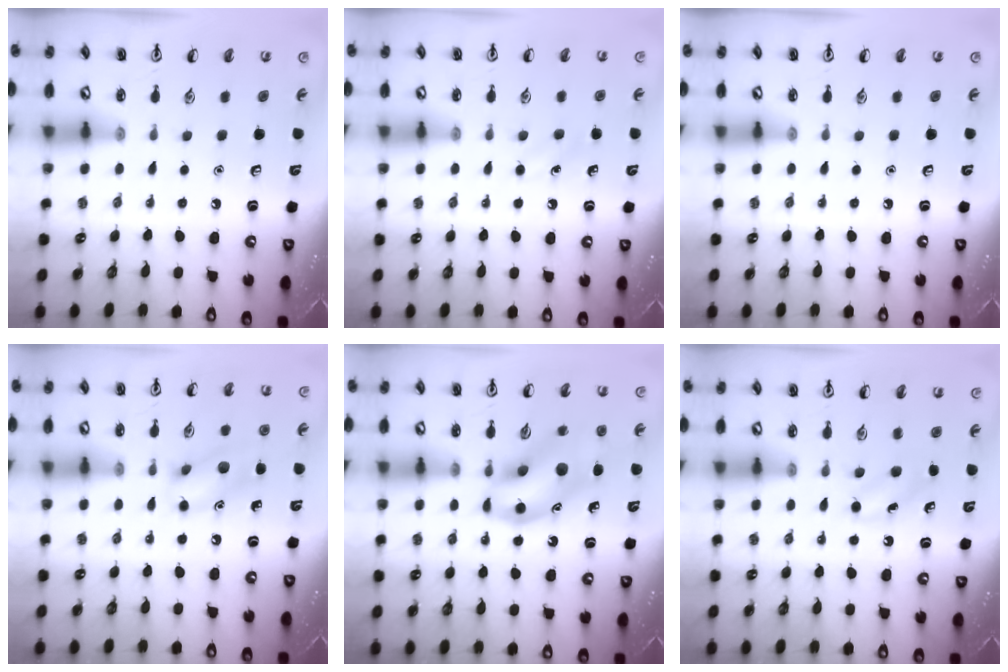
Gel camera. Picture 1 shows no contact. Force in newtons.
{"total": 4.2, "press": 3.9, "slide": 1.4}
{"total": 0.0}
{"total": 10.2, "press": 10.1, "slide": 0.6}
{"total": 12.6, "press": 12.3, "slide": 2.7}
{"total": 4.1, "press": 3.9, "slide": 1.3}